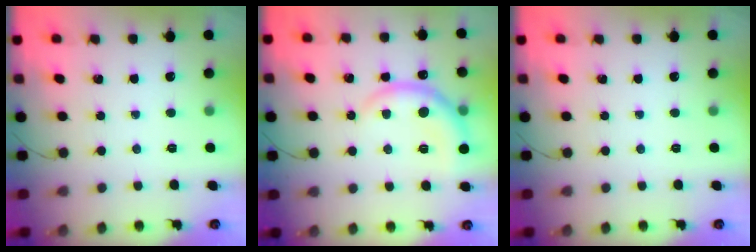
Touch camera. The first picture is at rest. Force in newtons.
{"total": 8.6, "press": 8.5, "slide": 0.5}
{"total": 0.0}